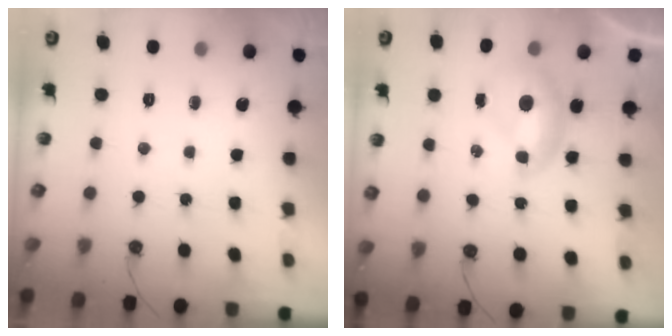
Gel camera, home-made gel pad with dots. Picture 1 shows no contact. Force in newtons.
{"total": 0.0}